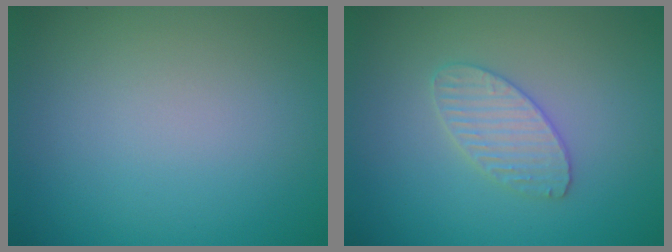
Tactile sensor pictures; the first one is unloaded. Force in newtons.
{"total": 2.6, "press": 2.6, "slide": 0.2}